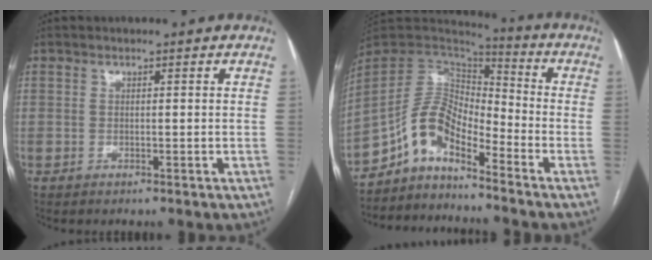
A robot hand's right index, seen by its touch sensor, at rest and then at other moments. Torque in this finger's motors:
{"motor_torque": [1.14, -1.00, 0.47, 0.11]}